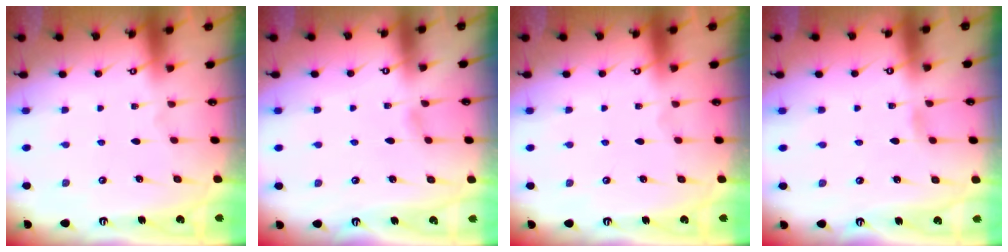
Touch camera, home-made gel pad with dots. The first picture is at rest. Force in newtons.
{"total": 4.0, "press": 4.0, "slide": 0.5}
{"total": 0.0}
{"total": 2.8, "press": 2.8, "slide": 0.2}